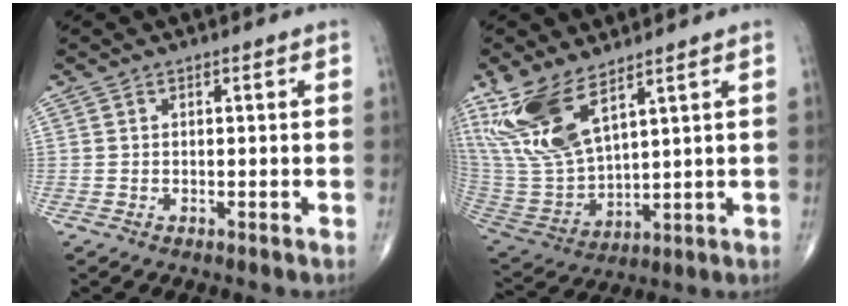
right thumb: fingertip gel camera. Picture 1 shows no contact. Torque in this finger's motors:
{"motor_torque": [-0.35, 2.59, 1.63, 1.15, 0.23]}